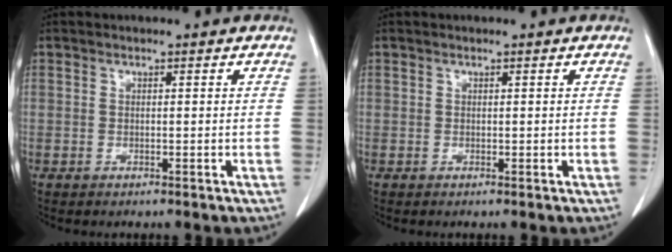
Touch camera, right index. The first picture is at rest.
{"total": 0.0}